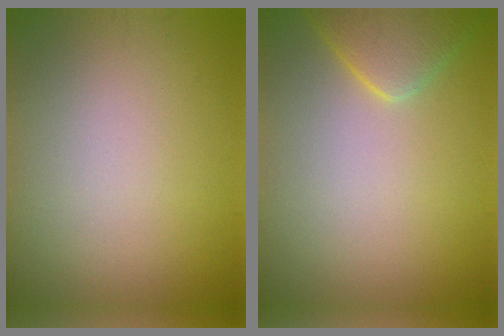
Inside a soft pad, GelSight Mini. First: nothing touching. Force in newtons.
{"total": 3.7, "press": 3.7, "slide": 0.3}